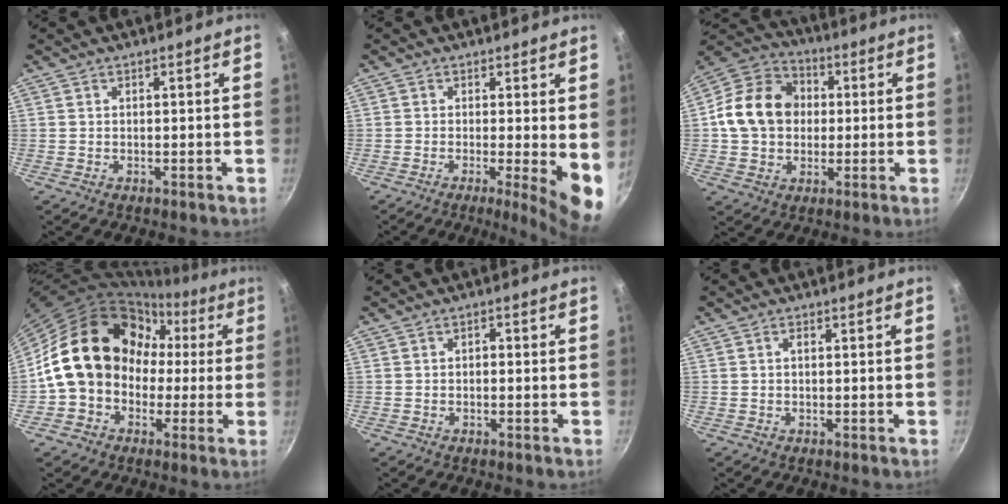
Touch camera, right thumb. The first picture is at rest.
{"total": 7.7, "force": [-0.7, 1.7, 7.4], "torque": [-0.090, -0.013, -0.008]}
{"total": 15.2, "force": [1.0, 12.4, 8.7], "torque": [-0.124, 0.027, 0.003]}
{"total": 17.6, "force": [0.1, 14.7, 9.5], "torque": [-0.114, 0.057, -0.006]}
{"total": 1.3, "force": [-0.2, 0.8, 0.9], "torque": [-0.016, 0.008, -0.004]}
{"total": 1.0, "force": [0.2, 0.5, 0.8], "torque": [-0.016, 0.004, 0.002]}